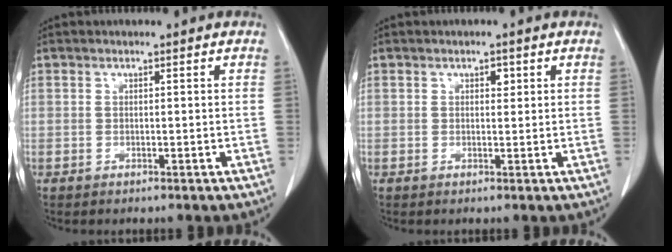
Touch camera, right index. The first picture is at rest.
{"total": 1.2, "force": [0.5, 0.6, 0.8], "torque": [-0.012, 0.000, 0.008]}